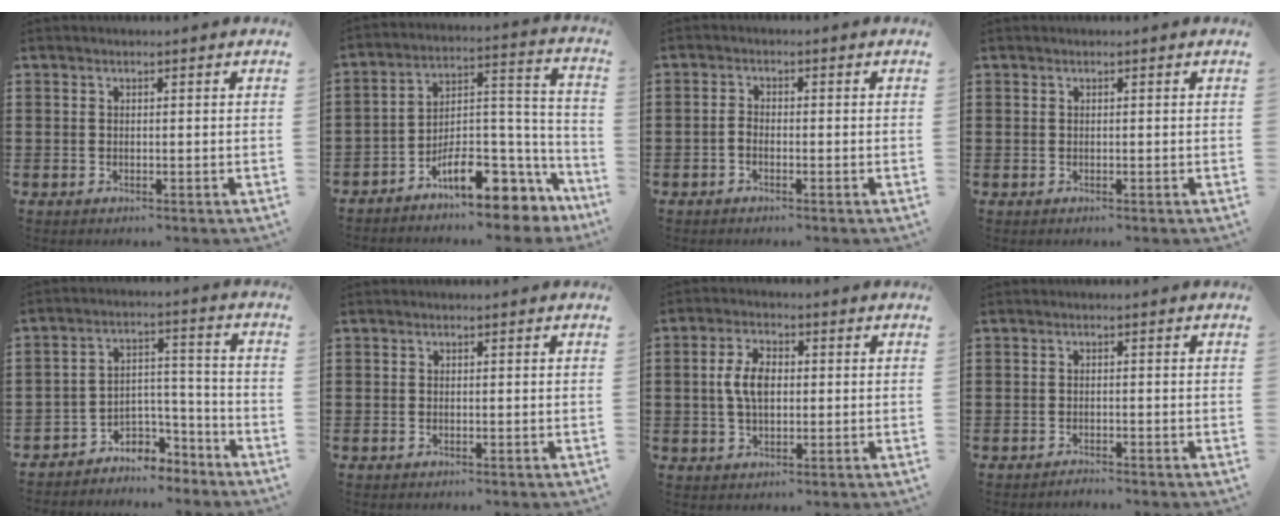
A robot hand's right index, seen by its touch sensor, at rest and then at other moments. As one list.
[{"total": 9.4, "force": [-6.8, 4.0, 5.0], "torque": [-0.065, 0.010, -0.122]}, {"total": 1.4, "force": [-0.9, 0.6, 0.8], "torque": [-0.025, -0.001, -0.021]}, {"total": 0.0}, {"total": 4.9, "force": [-4.1, 2.6, 0.8], "torque": [-0.021, 0.008, -0.083]}, {"total": 0.0}, {"total": 5.5, "force": [0.3, 3.0, 4.6], "torque": [-0.100, 0.010, 0.001]}, {"total": 1.2, "force": [-1.2, -0.1, 0.0], "torque": [-0.003, -0.001, -0.024]}]